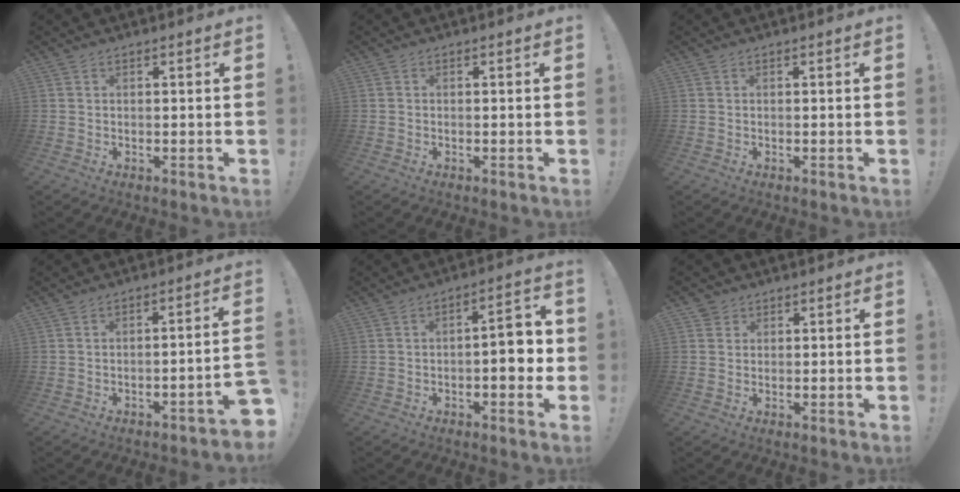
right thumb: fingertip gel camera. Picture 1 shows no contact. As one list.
[{"total": 0.0}, {"total": 0.0}, {"total": 5.1, "force": [-3.0, 0.6, 4.0], "torque": [-0.052, 0.003, -0.049]}, {"total": 8.9, "force": [-1.5, 3.6, 8.0], "torque": [-0.099, 0.009, -0.026]}, {"total": 2.2, "force": [1.4, 1.7, 0.2], "torque": [0.005, -0.007, 0.024]}]